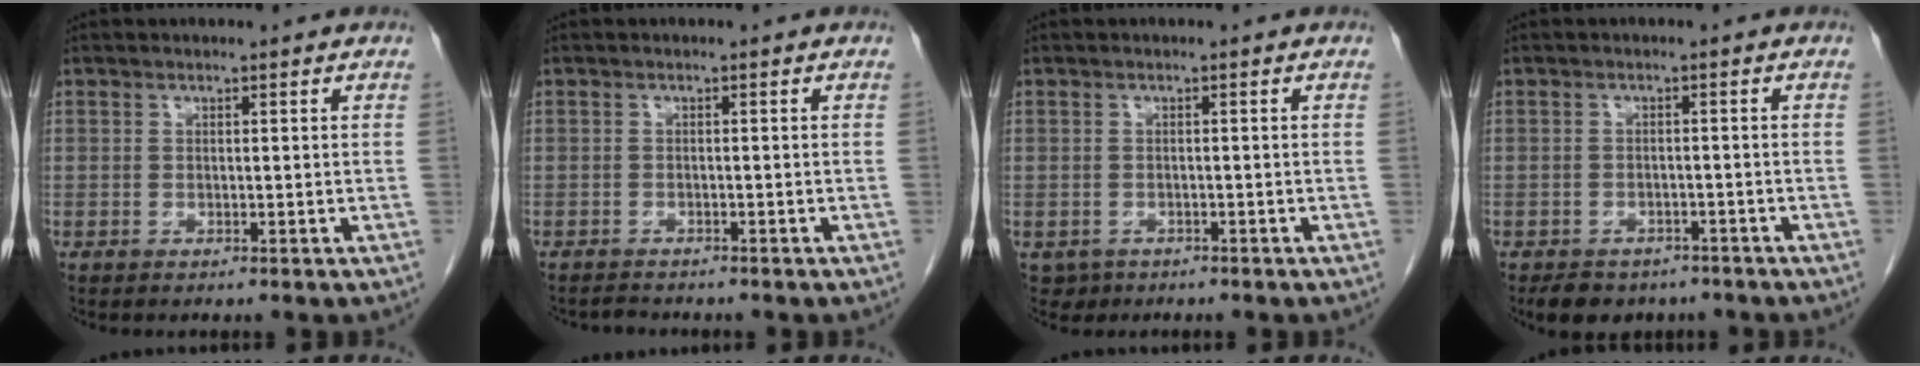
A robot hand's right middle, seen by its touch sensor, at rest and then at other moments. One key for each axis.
{"total": 1.6, "fx": -1.6, "fy": 0.3, "fz": 0.0, "tx": -0.003, "ty": -0.007, "tz": -0.025}
{"total": 2.0, "fx": -1.2, "fy": 1.7, "fz": 0.1, "tx": -0.004, "ty": 0.005, "tz": -0.014}
{"total": 6.0, "fx": -4.7, "fy": 3.3, "fz": 1.6, "tx": -0.026, "ty": 0.001, "tz": -0.061}